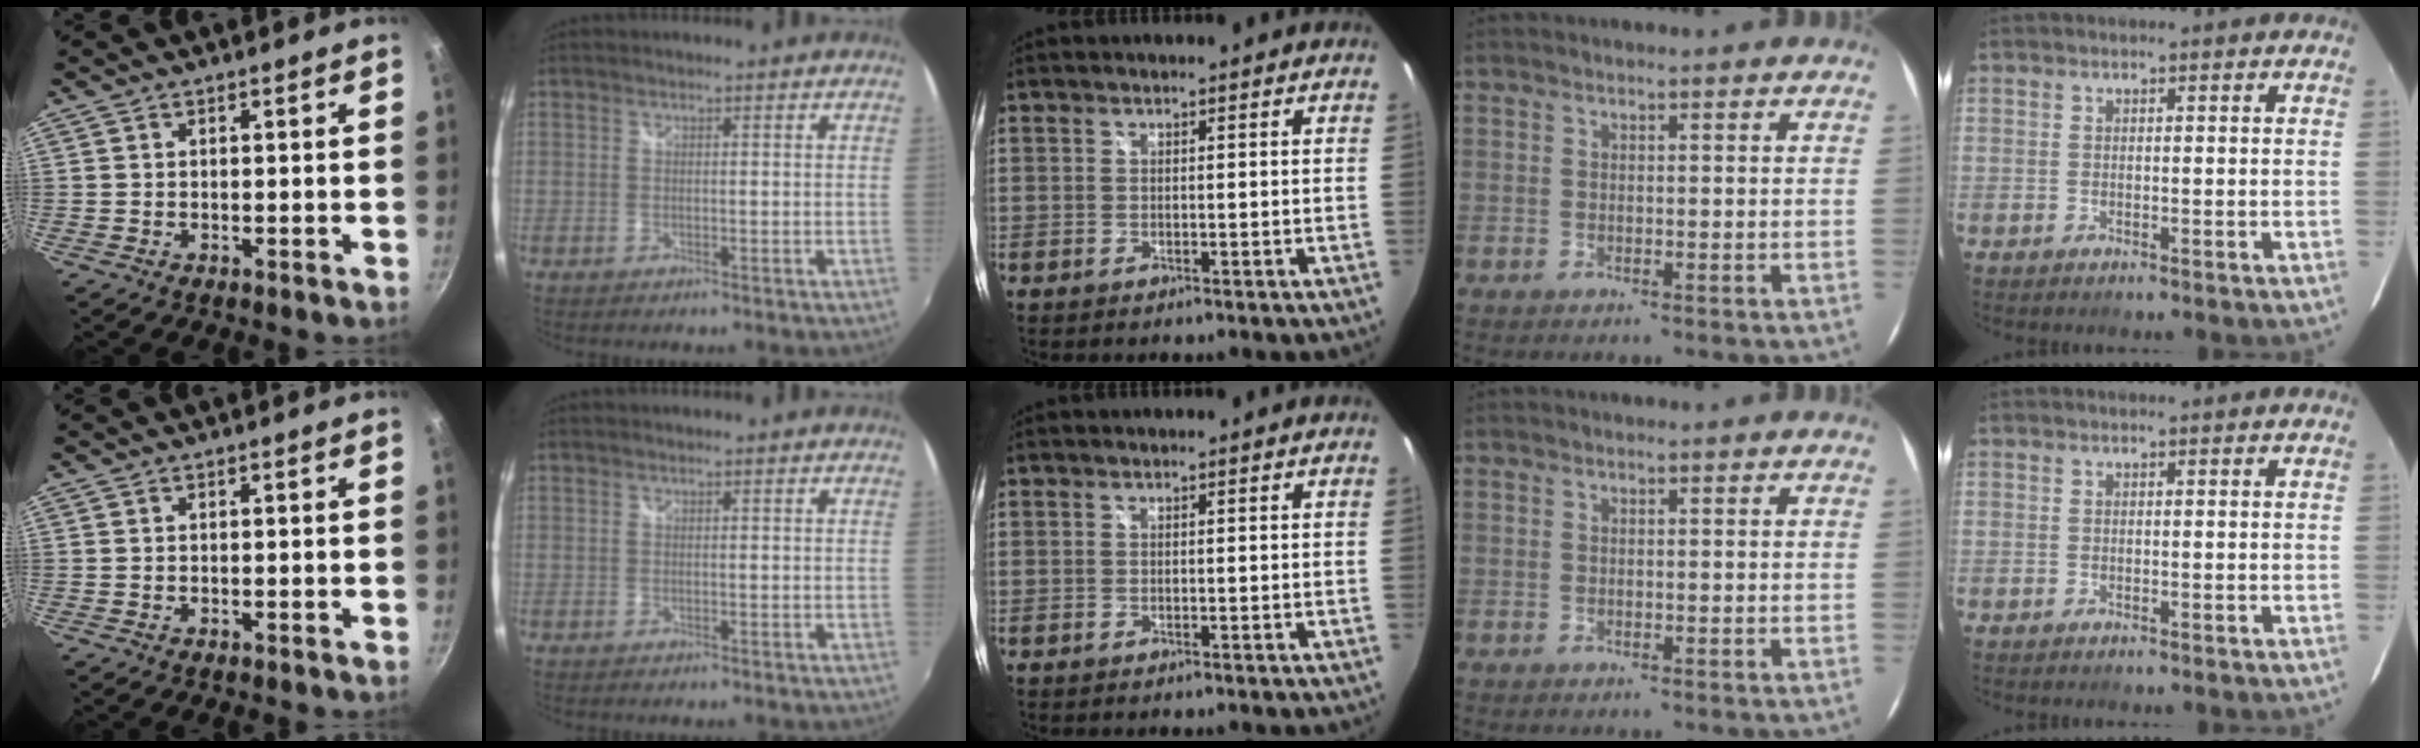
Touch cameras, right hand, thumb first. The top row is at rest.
{}